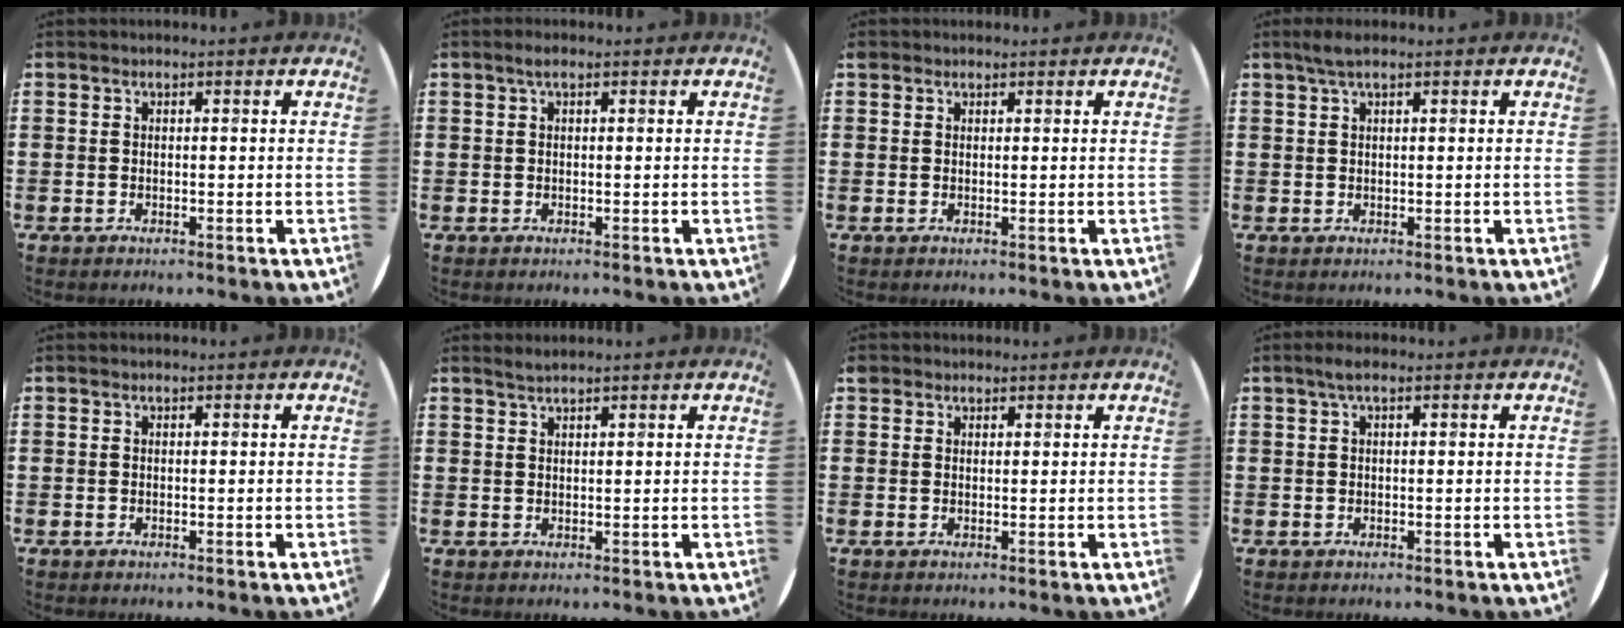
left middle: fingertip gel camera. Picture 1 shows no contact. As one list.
[{"total": 1.0, "force": [0.4, 0.3, 0.8], "torque": [-0.016, 0.005, 0.006]}, {"total": 0.7, "force": [0.6, 0.3, -0.1], "torque": [0.010, 0.000, 0.010]}, {"total": 1.8, "force": [1.2, 0.2, 1.4], "torque": [-0.027, 0.006, 0.019]}, {"total": 0.0}, {"total": 1.2, "force": [1.2, -0.1, 0.3], "torque": [-0.005, 0.001, 0.022]}, {"total": 1.1, "force": [1.0, 0.5, 0.0], "torque": [-0.001, 0.003, 0.019]}, {"total": 1.4, "force": [0.6, 0.2, 1.3], "torque": [-0.025, 0.006, 0.008]}]